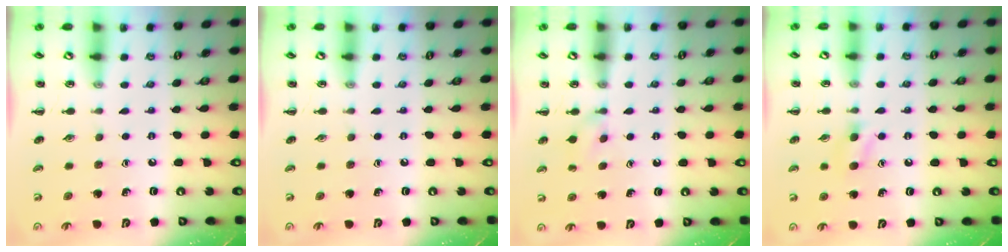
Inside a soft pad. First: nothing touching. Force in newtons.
{"total": 0.0}
{"total": 3.9, "press": 3.7, "slide": 1.4}
{"total": 4.4, "press": 4.1, "slide": 1.6}